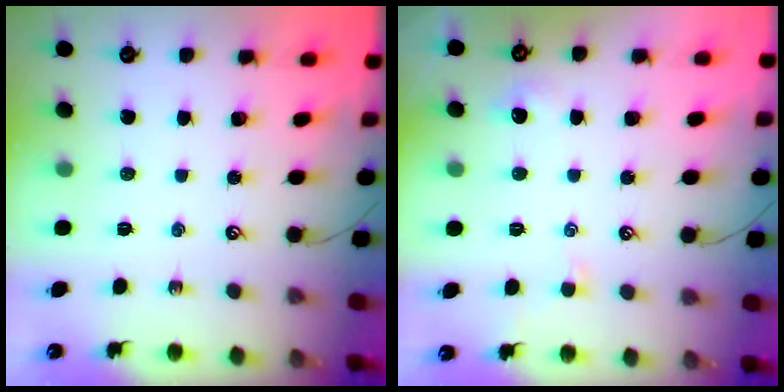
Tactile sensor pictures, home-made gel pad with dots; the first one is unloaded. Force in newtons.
{"total": 0.5, "press": 0.2, "slide": 0.5}